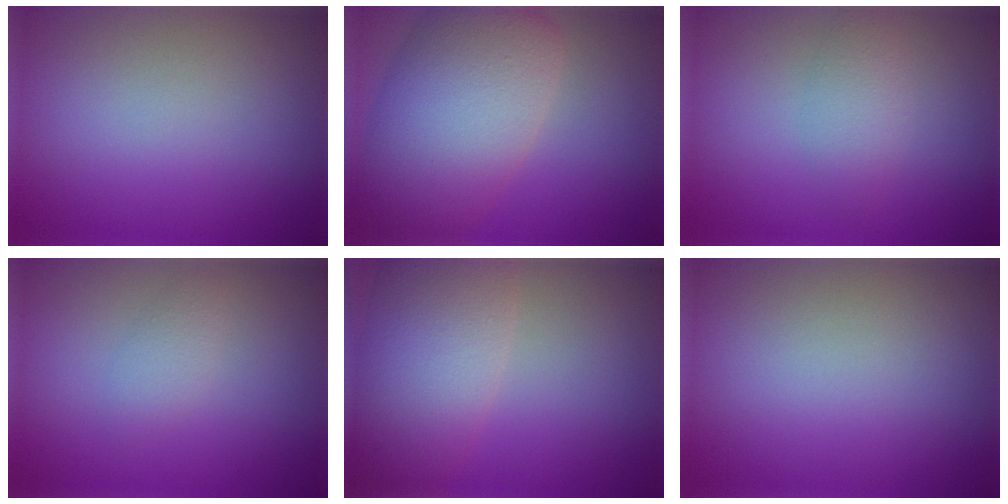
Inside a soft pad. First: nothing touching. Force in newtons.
{"total": 10.8, "press": 10.8, "slide": 0.4}
{"total": 2.3, "press": 2.3, "slide": 0.1}
{"total": 1.4, "press": 1.4, "slide": 0.0}
{"total": 8.3, "press": 8.3, "slide": 0.5}
{"total": 0.0}